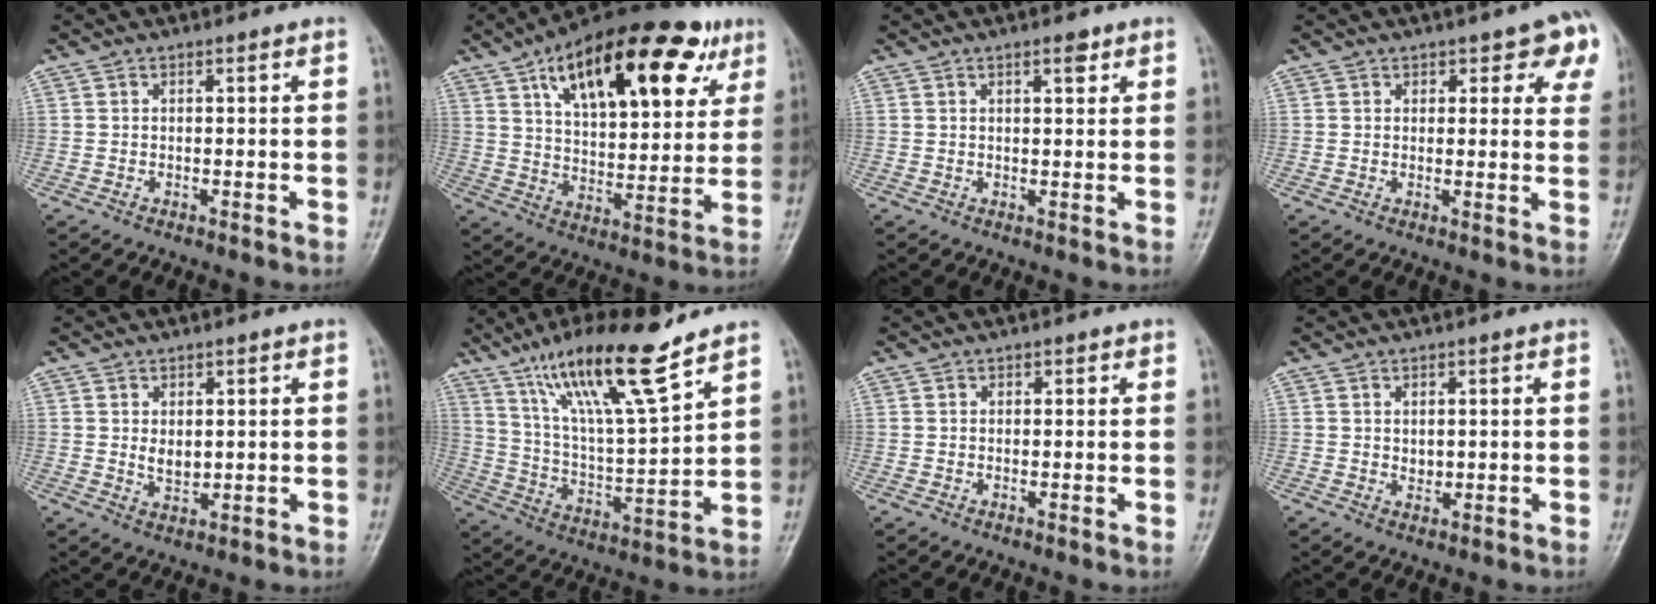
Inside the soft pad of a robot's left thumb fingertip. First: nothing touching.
{"total": 27.6, "force": [13.3, 12.3, 20.9], "torque": [-0.281, -0.011, 0.202]}
{"total": 2.5, "force": [1.5, 0.9, 1.7], "torque": [-0.018, -0.007, 0.020]}
{"total": 7.1, "force": [3.8, 3.8, 4.6], "torque": [-0.008, -0.014, 0.039]}
{"total": 3.4, "force": [0.6, 2.4, 2.4], "torque": [-0.027, -0.010, 0.017]}
{"total": 18.5, "force": [12.7, 2.8, 13.1], "torque": [-0.219, -0.061, 0.234]}
{"total": 0.9, "force": [0.4, 0.8, 0.3], "torque": [0.009, 0.000, 0.002]}
{"total": 1.9, "force": [0.4, 1.5, 1.1], "torque": [-0.008, -0.005, 0.010]}